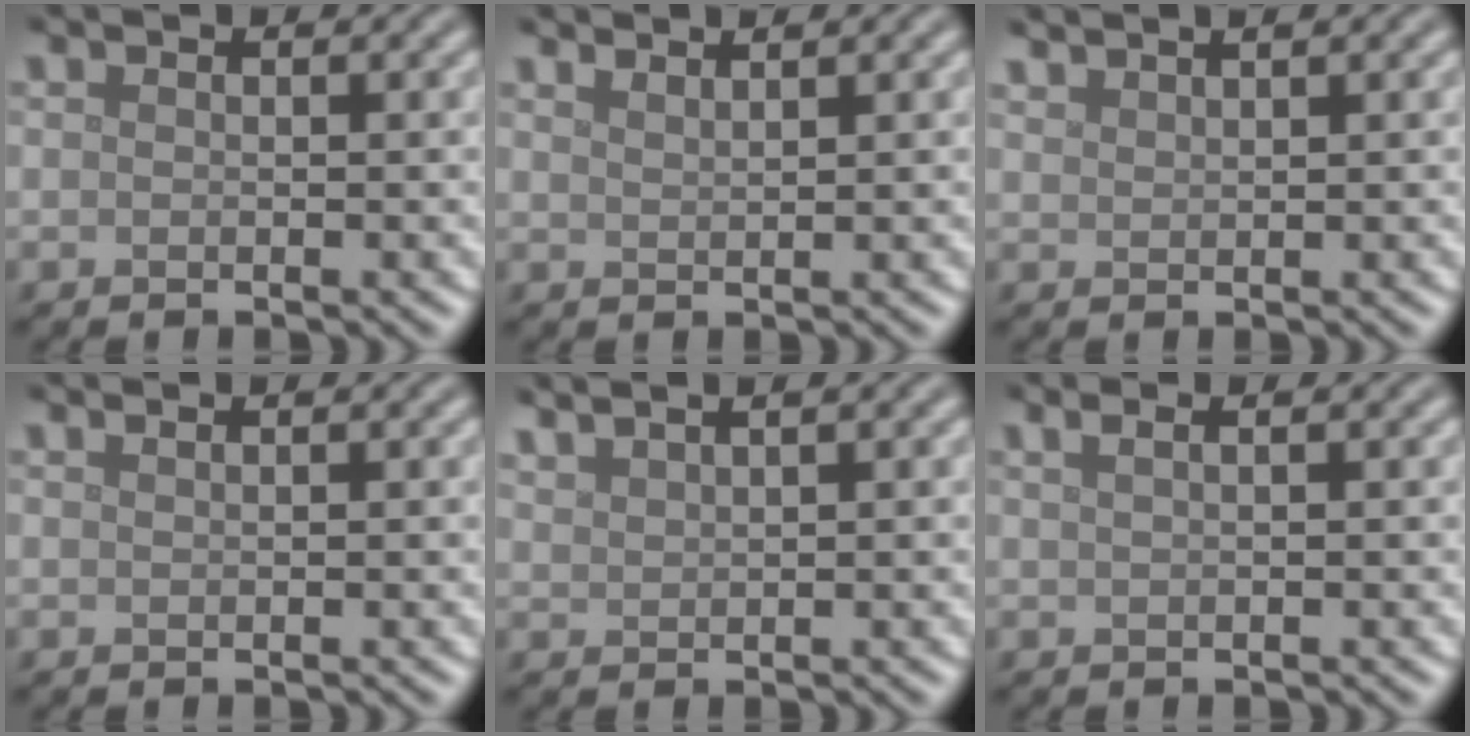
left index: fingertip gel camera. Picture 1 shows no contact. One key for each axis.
{"total": 2.2, "fx": 1.8, "fy": 0.7, "fz": 1.0, "tx": 0.003, "ty": 0.002, "tz": 0.012}
{"total": 2.2, "fx": 1.9, "fy": 0.5, "fz": 1.0, "tx": -0.008, "ty": 0.007, "tz": 0.025}
{"total": 0.7, "fx": 0.5, "fy": 0.2, "fz": 0.3, "tx": -0.004, "ty": -0.001, "tz": 0.004}
{"total": 3.4, "fx": 2.6, "fy": 1.0, "fz": 1.9, "tx": -0.016, "ty": 0.019, "tz": 0.025}
{"total": 2.7, "fx": 1.5, "fy": 1.3, "fz": 1.9, "tx": -0.011, "ty": 0.009, "tz": -0.004}